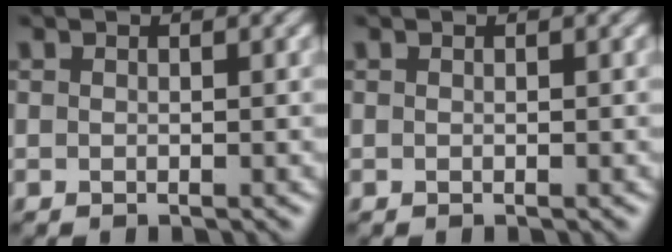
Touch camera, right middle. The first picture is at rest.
{"total": 0.0}